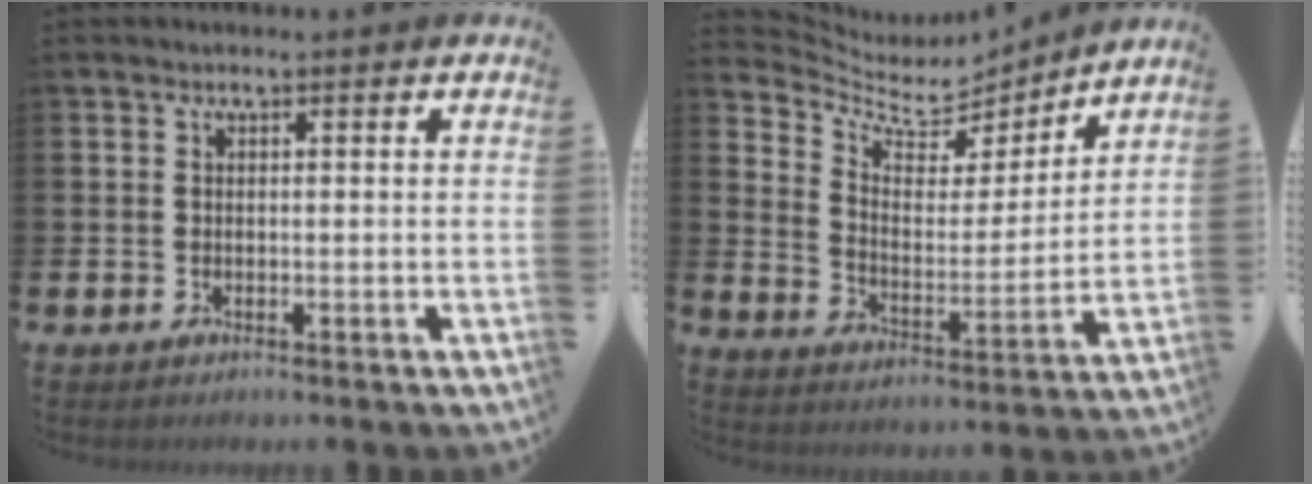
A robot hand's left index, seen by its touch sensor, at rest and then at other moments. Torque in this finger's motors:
{"motor_torque": [-0.79, -0.90, -0.08, -0.03]}